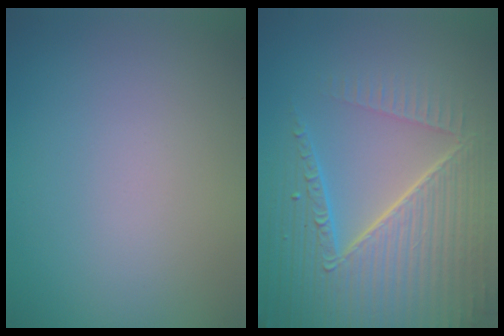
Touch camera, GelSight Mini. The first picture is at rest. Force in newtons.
{"total": 8.6, "press": 6.0, "slide": 6.2}